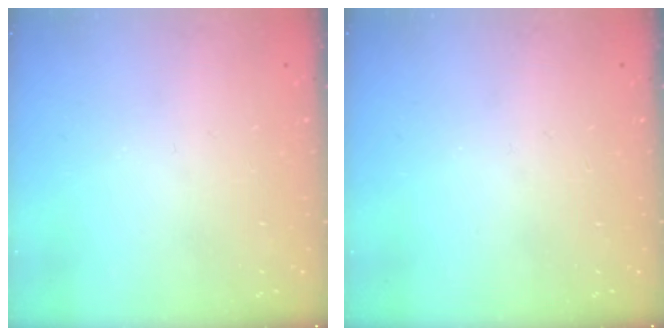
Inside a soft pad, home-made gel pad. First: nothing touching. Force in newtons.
{"total": 0.0}